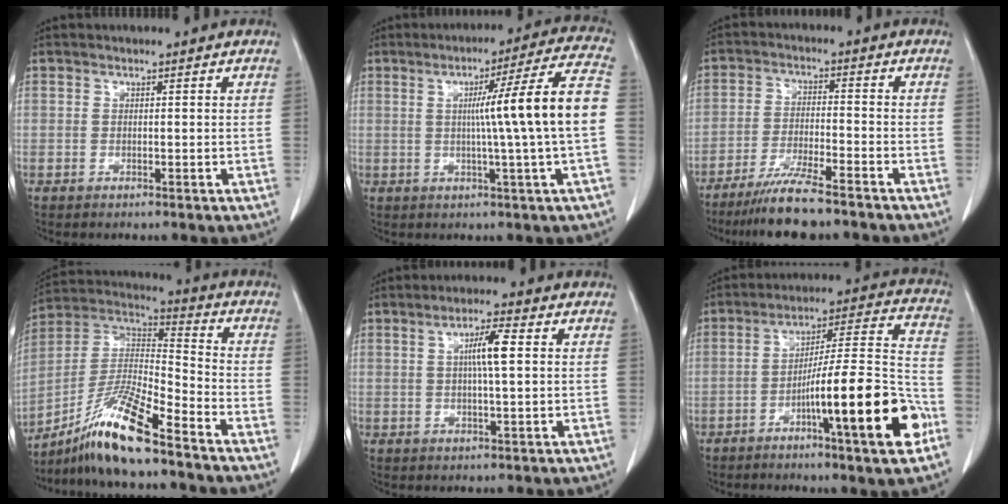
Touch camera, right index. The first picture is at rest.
{"total": 13.5, "force": [0.0, -2.4, 13.3], "torque": [-0.185, 0.007, -0.001]}
{"total": 8.8, "force": [-7.2, 0.2, 5.1], "torque": [-0.089, -0.025, -0.123]}
{"total": 14.6, "force": [-10.4, 0.9, 10.2], "torque": [-0.200, -0.003, -0.189]}
{"total": 5.0, "force": [0.9, 0.1, 5.0], "torque": [-0.089, 0.002, 0.015]}
{"total": 18.3, "force": [-7.5, 0.8, 16.7], "torque": [-0.233, 0.009, -0.115]}